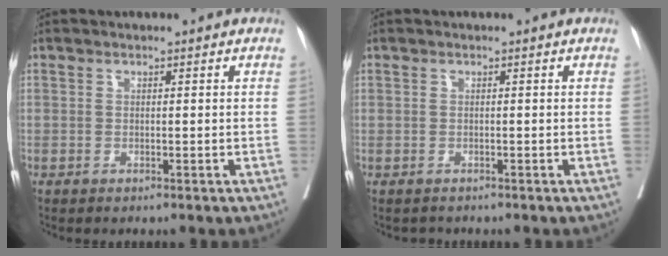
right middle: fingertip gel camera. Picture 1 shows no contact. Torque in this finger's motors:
{"motor_torque": [-1.25, 0.46, -0.44, -0.11]}